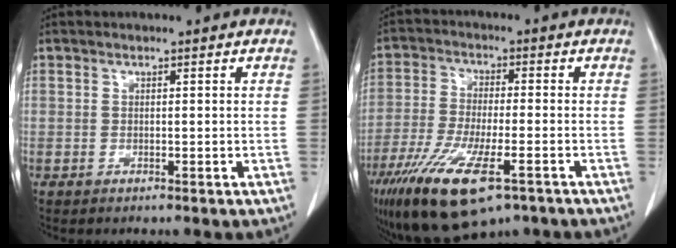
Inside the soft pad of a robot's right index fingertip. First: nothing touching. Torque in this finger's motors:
{"motor_torque": [1.79, -0.35, 0.86, 0.21]}